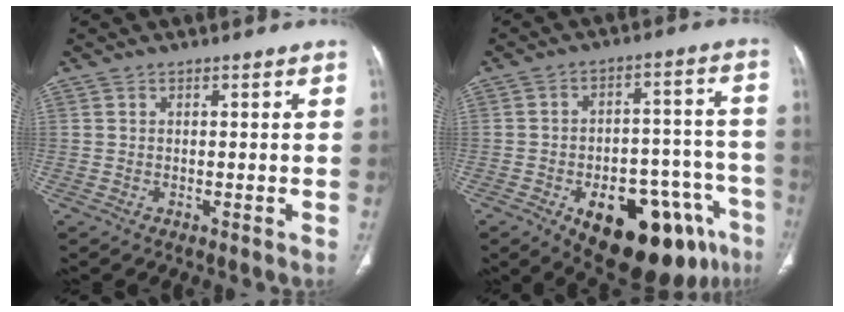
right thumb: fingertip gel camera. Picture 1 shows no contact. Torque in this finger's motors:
{"motor_torque": [2.48, 2.52, 1.13, -1.17, 0.42]}